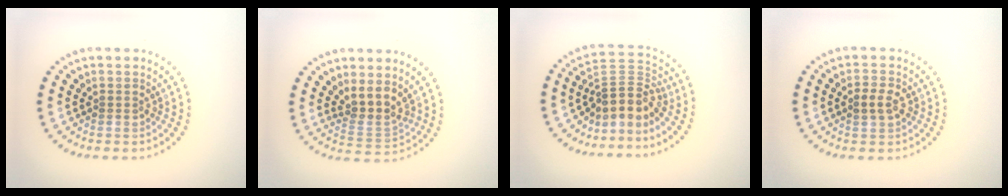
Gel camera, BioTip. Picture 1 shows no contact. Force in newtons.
{"total": 3.4, "press": 2.8, "slide": 1.9}
{"total": 3.9, "press": 2.6, "slide": 2.9}
{"total": 2.2, "press": 2.2, "slide": 0.1}